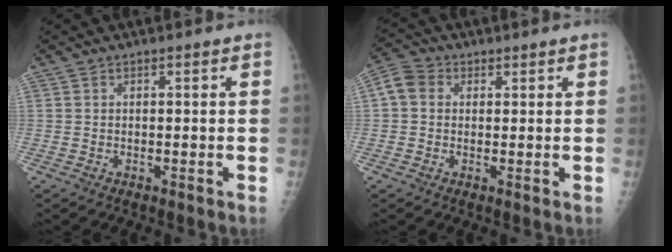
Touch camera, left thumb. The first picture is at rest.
{"total": 5.0, "force": [1.2, 4.0, 2.7], "torque": [-0.047, 0.013, 0.017]}